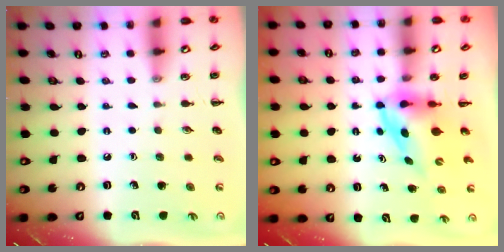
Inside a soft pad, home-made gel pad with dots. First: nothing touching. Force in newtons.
{"total": 3.7, "press": 3.7, "slide": 0.7}